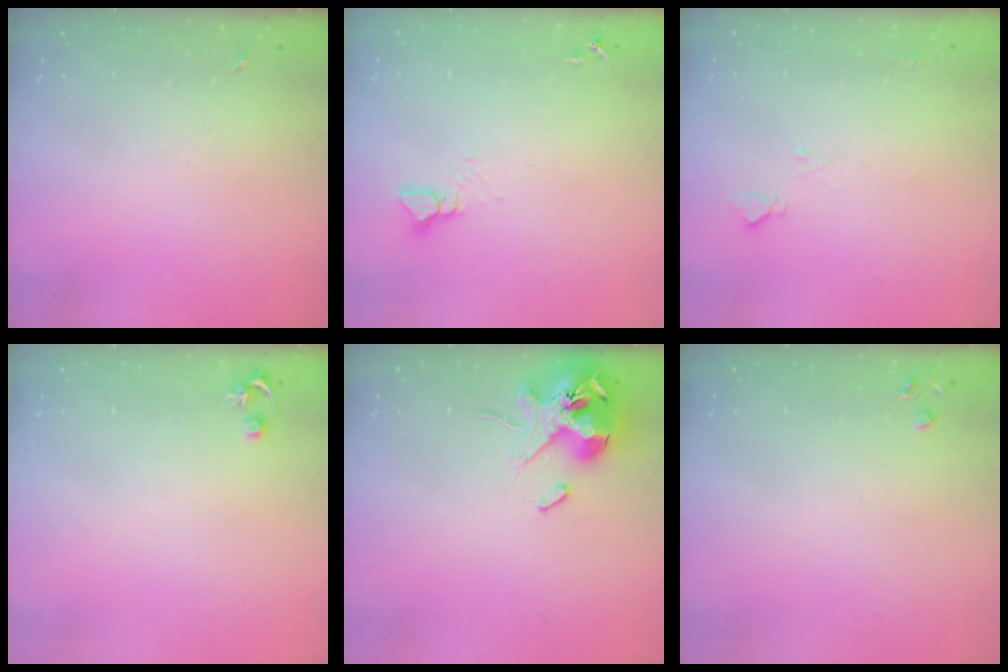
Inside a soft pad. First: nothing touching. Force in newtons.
{"total": 3.9, "press": 3.8, "slide": 0.5}
{"total": 4.9, "press": 4.9, "slide": 0.6}
{"total": 3.5, "press": 3.5, "slide": 0.3}
{"total": 13.6, "press": 13.5, "slide": 1.9}
{"total": 3.9, "press": 3.8, "slide": 0.6}